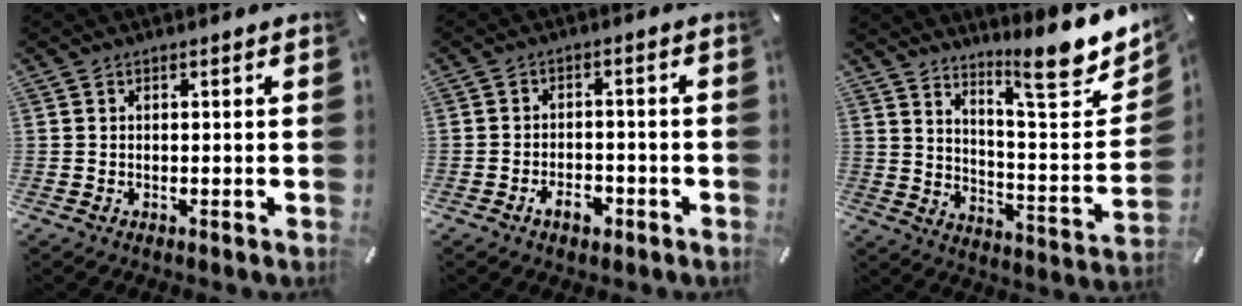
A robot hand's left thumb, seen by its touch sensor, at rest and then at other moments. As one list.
[{"total": 4.9, "force": [-2.9, 2.9, 2.8], "torque": [-0.048, 0.013, -0.051]}, {"total": 14.9, "force": [12.3, 3.3, 7.8], "torque": [-0.096, -0.115, 0.203]}]